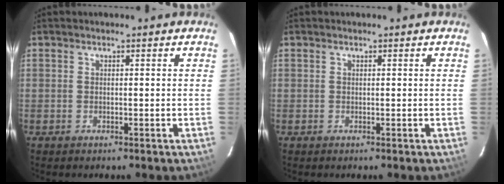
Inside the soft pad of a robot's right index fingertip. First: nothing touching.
{"total": 0.0}